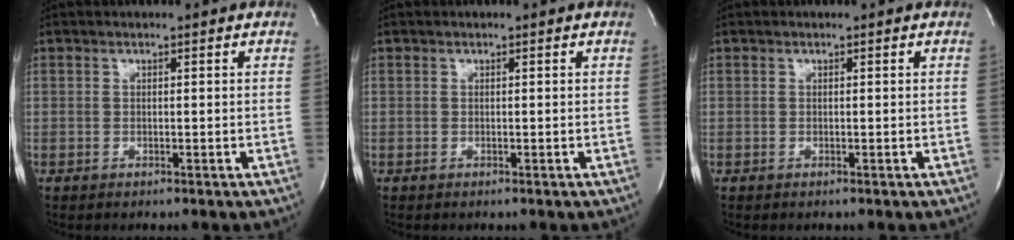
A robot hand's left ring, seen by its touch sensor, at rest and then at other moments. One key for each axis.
{"total": 0.0}
{"total": 0.0}